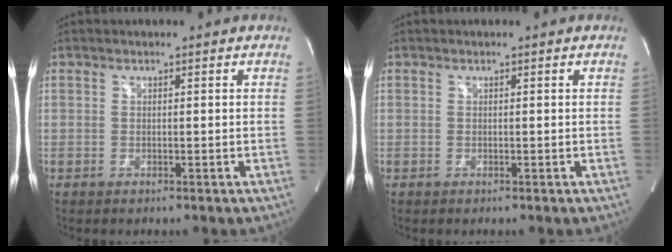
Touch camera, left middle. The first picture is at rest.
{"total": 0.0}